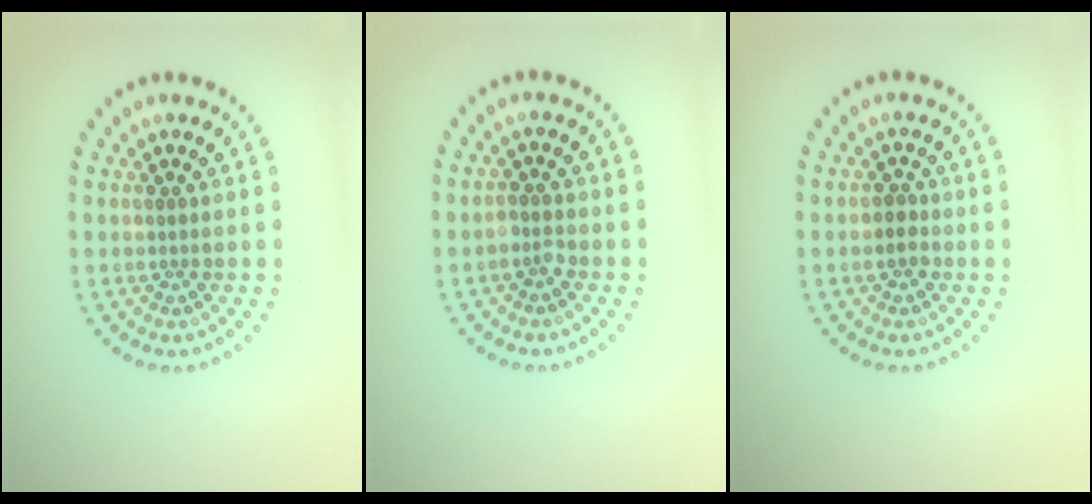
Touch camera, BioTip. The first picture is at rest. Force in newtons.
{"total": 1.2, "press": 1.1, "slide": 0.5}
{"total": 1.6, "press": 1.4, "slide": 0.7}